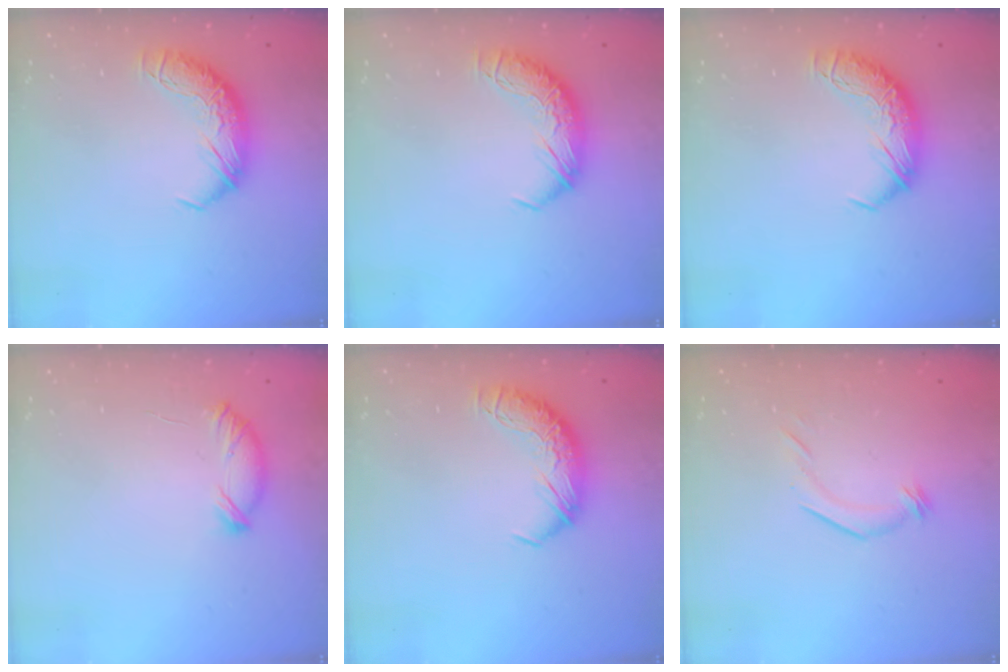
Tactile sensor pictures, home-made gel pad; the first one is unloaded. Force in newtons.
{"total": 0.0}
{"total": 0.0}
{"total": 7.0, "press": 6.9, "slide": 0.5}
{"total": 0.0}
{"total": 5.3, "press": 5.2, "slide": 1.0}